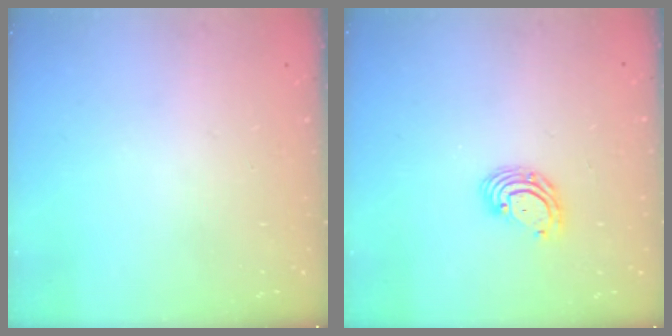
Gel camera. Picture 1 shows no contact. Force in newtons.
{"total": 5.7, "press": 5.7, "slide": 0.9}